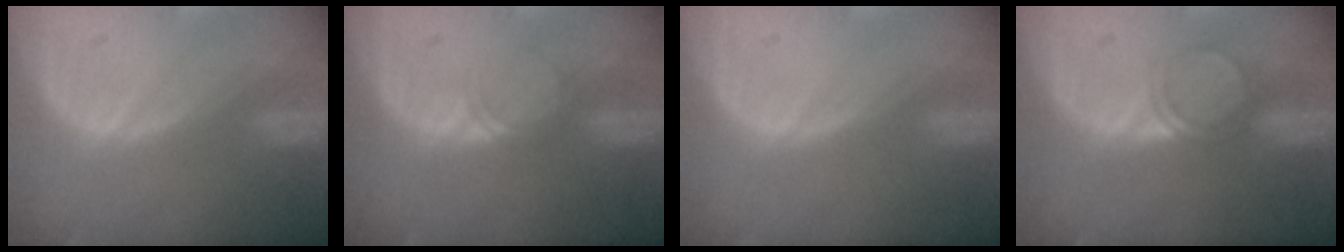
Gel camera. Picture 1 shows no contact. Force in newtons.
{"total": 1.7, "press": 1.7, "slide": 0.3}
{"total": 0.0}
{"total": 2.9, "press": 2.6, "slide": 1.1}